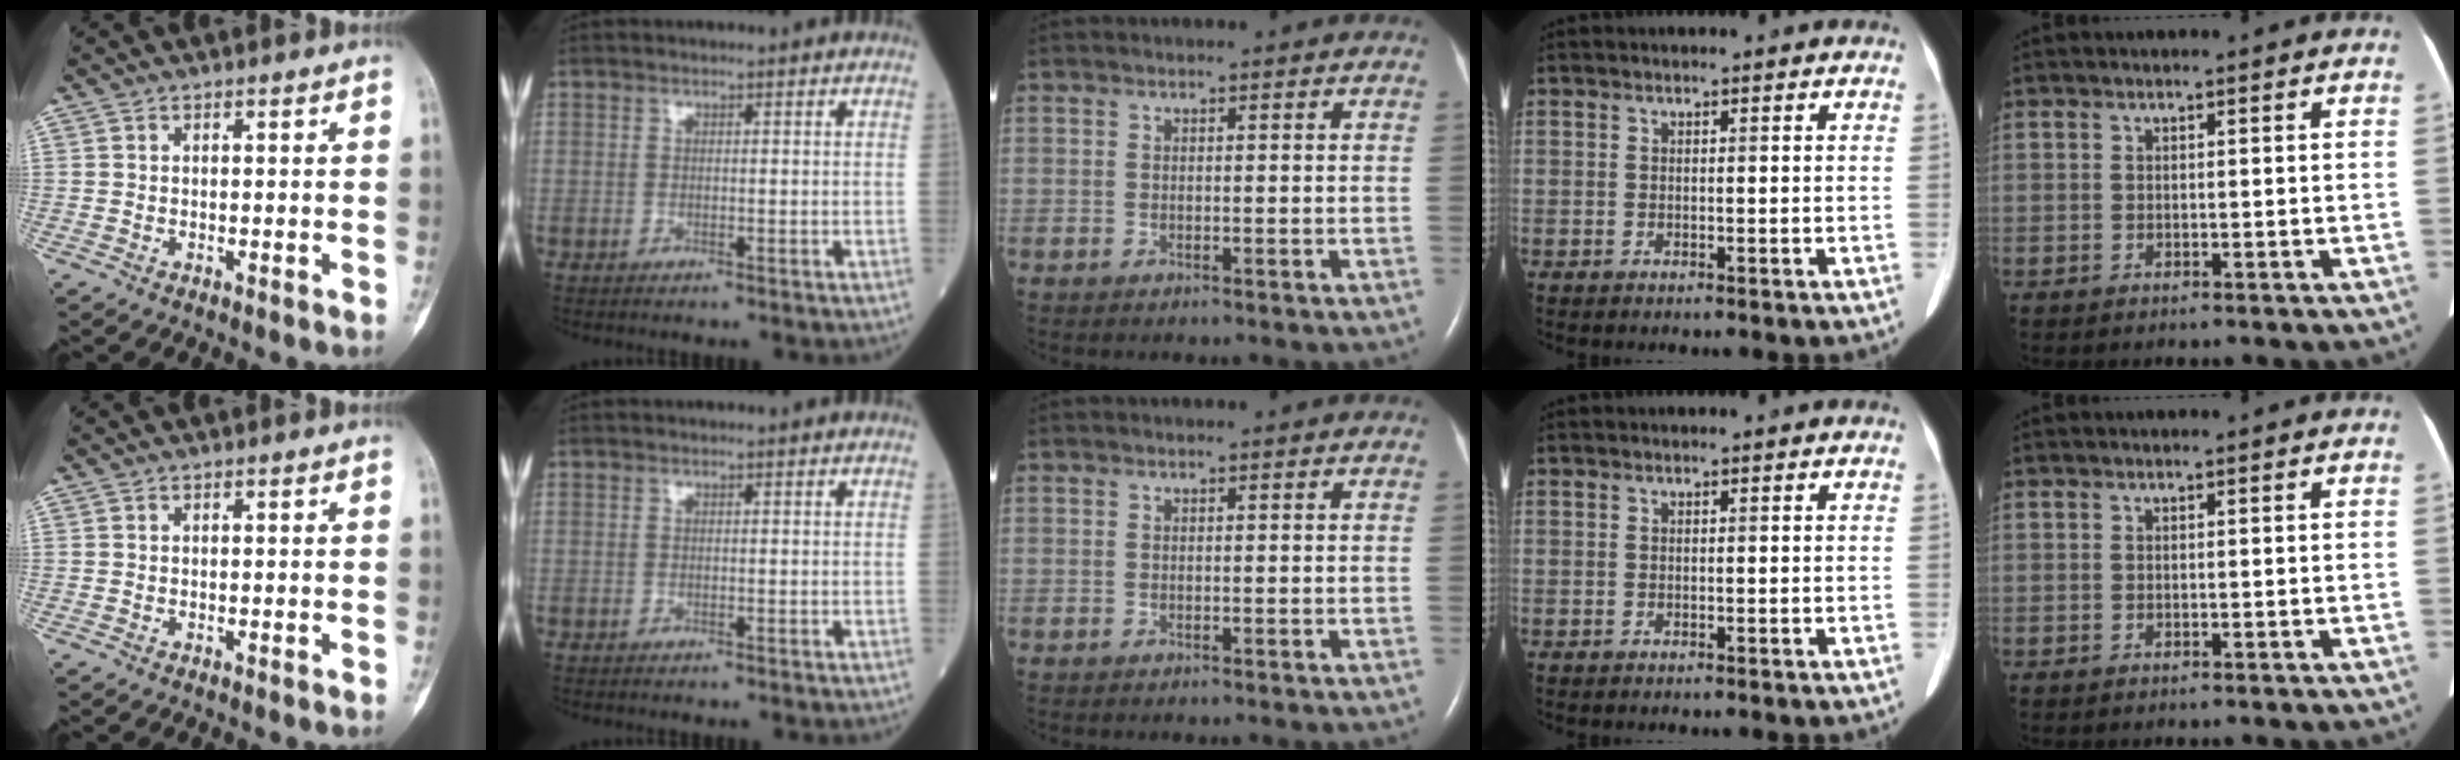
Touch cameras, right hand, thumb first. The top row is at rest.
{}